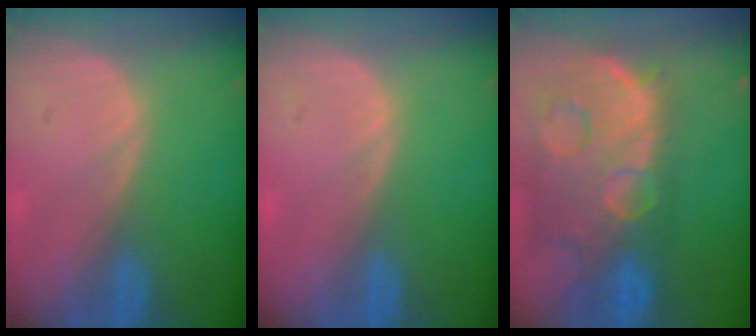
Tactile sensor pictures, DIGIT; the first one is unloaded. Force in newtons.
{"total": 0.0}
{"total": 14.5, "press": 11.7, "slide": 8.4}